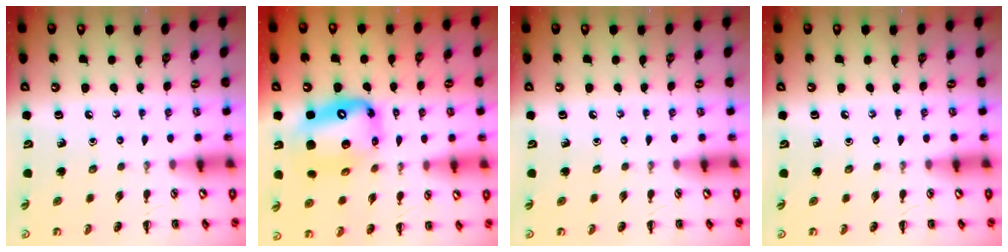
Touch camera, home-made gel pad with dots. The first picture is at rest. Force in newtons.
{"total": 13.1, "press": 12.7, "slide": 3.3}
{"total": 0.0}
{"total": 0.0}